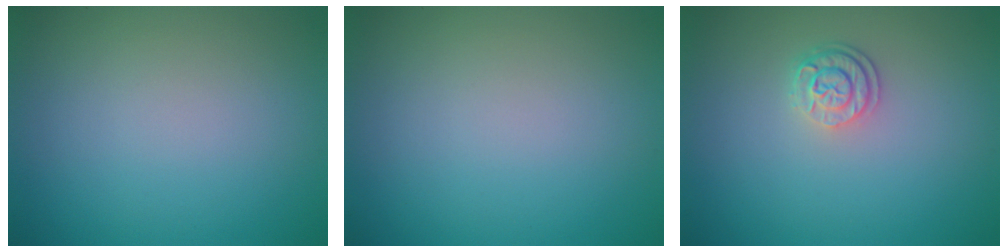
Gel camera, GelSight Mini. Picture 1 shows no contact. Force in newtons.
{"total": 0.0}
{"total": 2.3, "press": 1.8, "slide": 1.4}